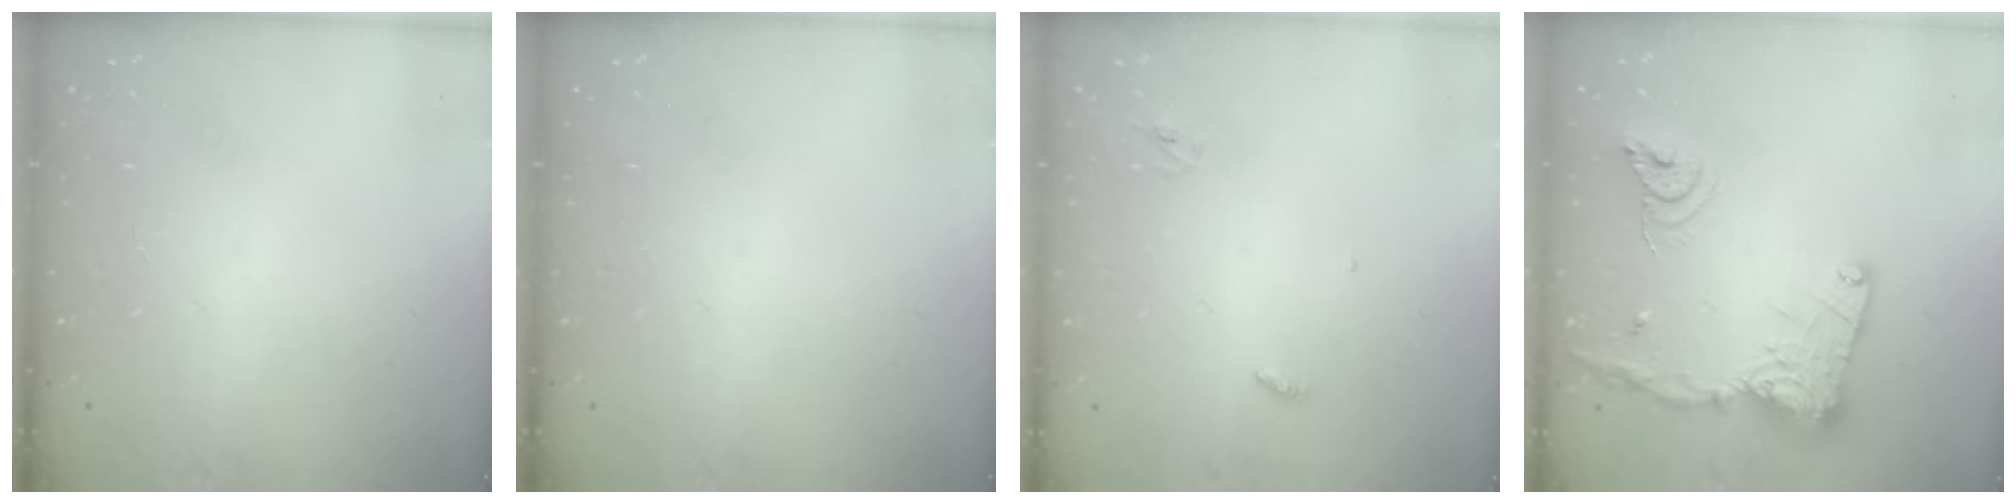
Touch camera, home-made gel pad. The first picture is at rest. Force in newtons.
{"total": 0.0}
{"total": 2.8, "press": 2.8, "slide": 0.2}
{"total": 17.9, "press": 17.8, "slide": 1.6}